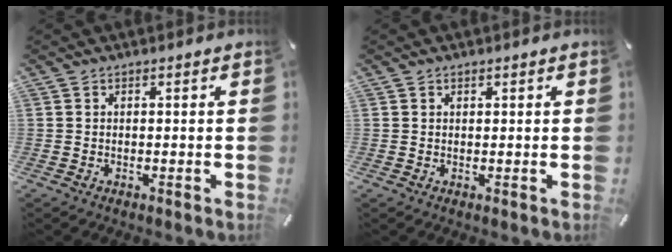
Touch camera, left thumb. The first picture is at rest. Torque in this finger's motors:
{"motor_torque": [-0.22, -0.04, 0.00, 0.08, -0.01]}